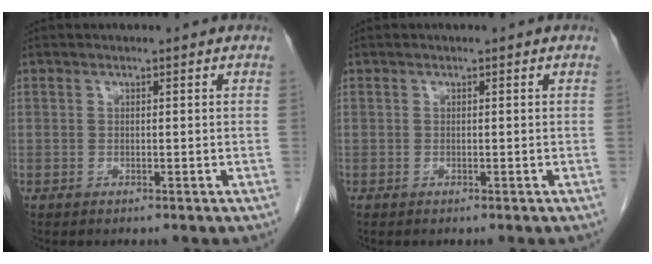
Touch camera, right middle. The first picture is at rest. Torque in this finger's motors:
{"motor_torque": [0.14, -0.39, 0.05, -0.05]}